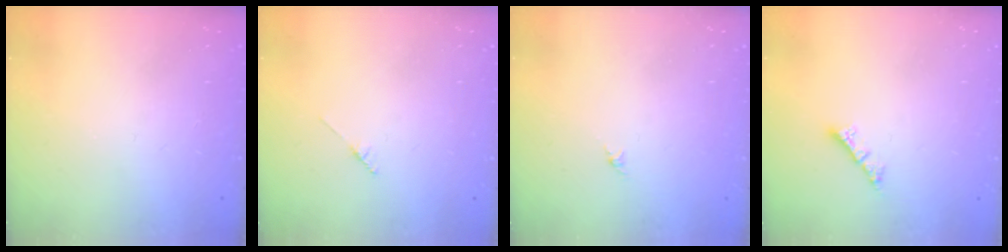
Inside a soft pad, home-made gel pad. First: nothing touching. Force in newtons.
{"total": 1.7, "press": 1.6, "slide": 0.2}
{"total": 0.0}
{"total": 2.4, "press": 2.4, "slide": 0.2}